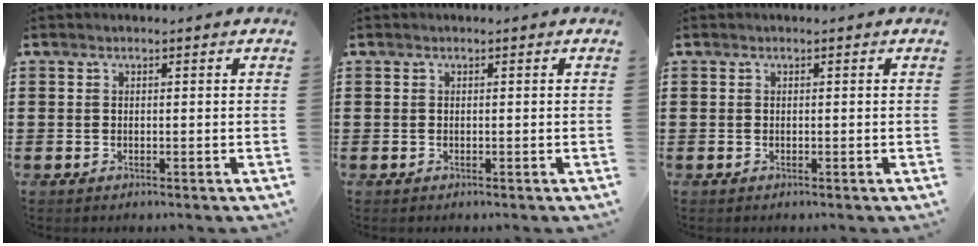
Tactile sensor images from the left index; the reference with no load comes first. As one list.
[{"total": 0.0}, {"total": 0.0}]